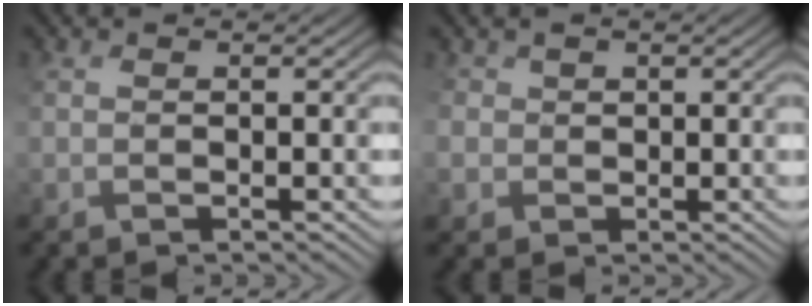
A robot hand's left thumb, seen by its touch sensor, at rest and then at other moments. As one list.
[{"total": 2.1, "force": [0.3, 1.2, -1.7], "torque": [0.029, -0.005, 0.013]}]